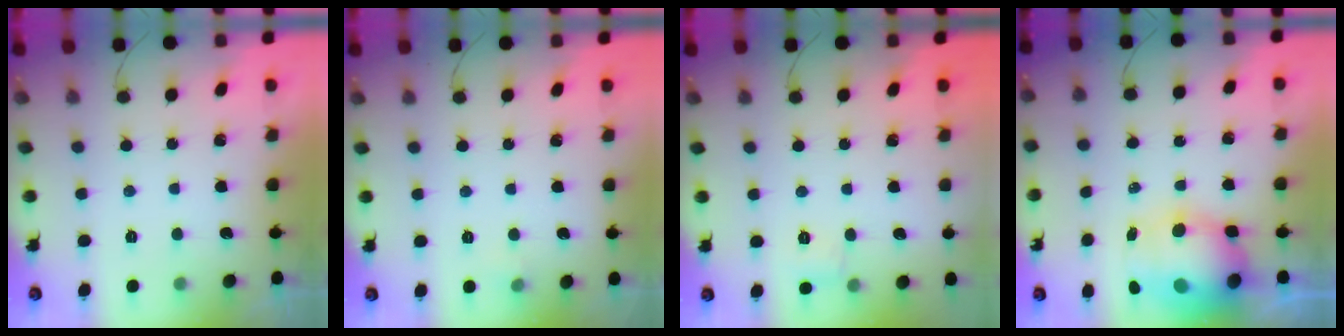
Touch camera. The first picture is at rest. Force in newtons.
{"total": 3.0, "press": 2.8, "slide": 1.1}
{"total": 5.6, "press": 5.4, "slide": 1.5}
{"total": 10.5, "press": 10.3, "slide": 2.5}